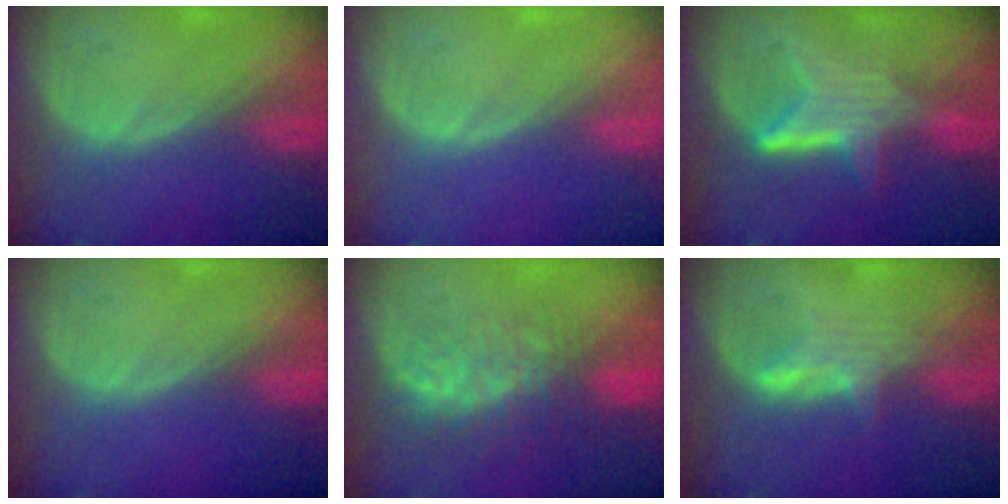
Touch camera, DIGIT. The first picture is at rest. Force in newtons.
{"total": 0.0}
{"total": 6.6, "press": 5.9, "slide": 3.1}
{"total": 0.0}
{"total": 8.3, "press": 7.6, "slide": 3.4}
{"total": 2.9, "press": 2.9, "slide": 0.4}